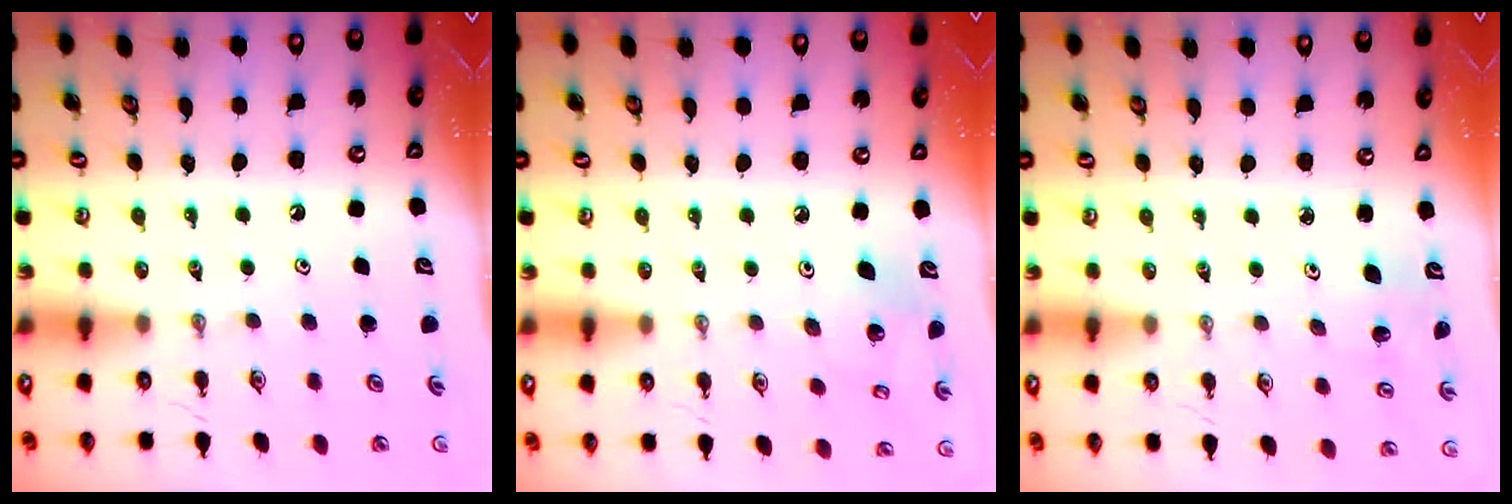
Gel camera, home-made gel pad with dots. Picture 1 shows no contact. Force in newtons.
{"total": 5.3, "press": 4.8, "slide": 2.3}
{"total": 2.1, "press": 2.1, "slide": 0.2}